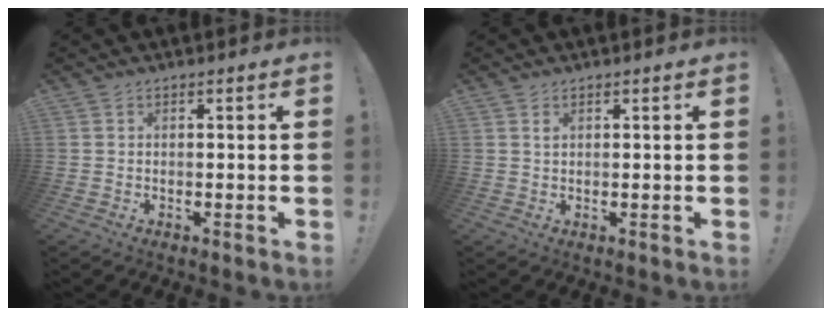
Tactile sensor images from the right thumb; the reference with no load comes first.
{"total": 0.6, "force": [0.3, 0.4, 0.4], "torque": [-0.009, 0.001, 0.005]}